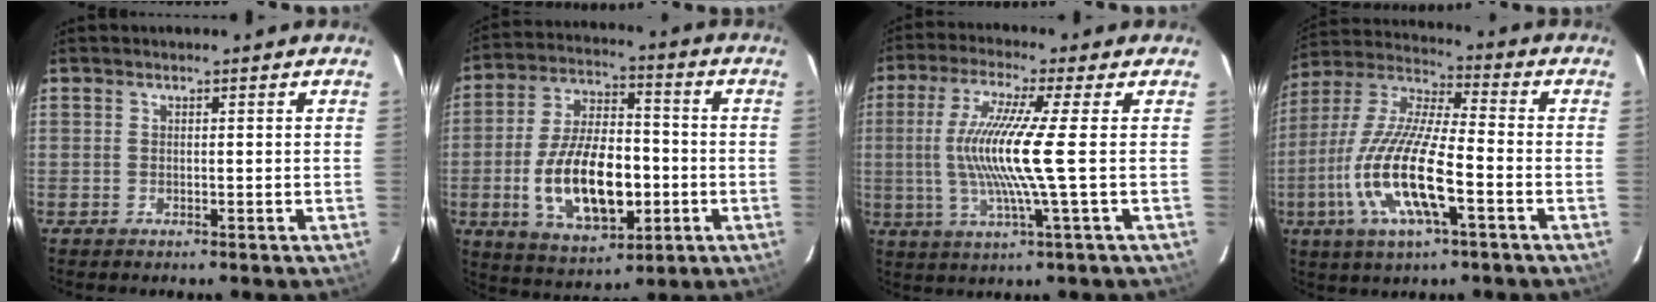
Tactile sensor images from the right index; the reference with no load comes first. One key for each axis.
{"total": 18.0, "fx": -4.1, "fy": 9.0, "fz": 15.1, "tx": -0.296, "ty": 0.003, "tz": -0.054}
{"total": 12.1, "fx": -0.4, "fy": -1.5, "fz": 12.0, "tx": -0.236, "ty": -0.009, "tz": -0.004}
{"total": 17.7, "fx": -6.0, "fy": 4.2, "fz": 16.1, "tx": -0.337, "ty": -0.015, "tz": -0.121}